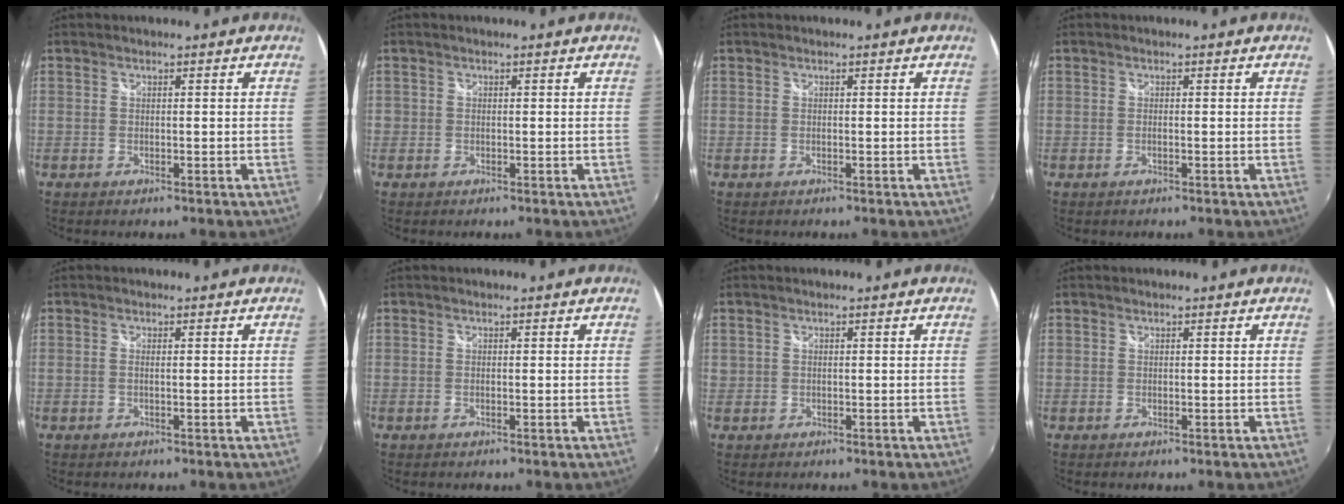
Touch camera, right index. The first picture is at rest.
{"total": 0.9, "force": [-0.2, 0.8, 0.2], "torque": [-0.005, -0.002, -0.006]}
{"total": 0.0}
{"total": 0.6, "force": [-0.2, 0.0, 0.6], "torque": [-0.011, 0.000, -0.006]}
{"total": 0.7, "force": [-0.1, -0.1, 0.7], "torque": [-0.014, 0.000, -0.003]}
{"total": 0.0}
{"total": 0.9, "force": [0.2, 0.9, 0.2], "torque": [-0.003, 0.000, 0.002]}
{"total": 0.0}